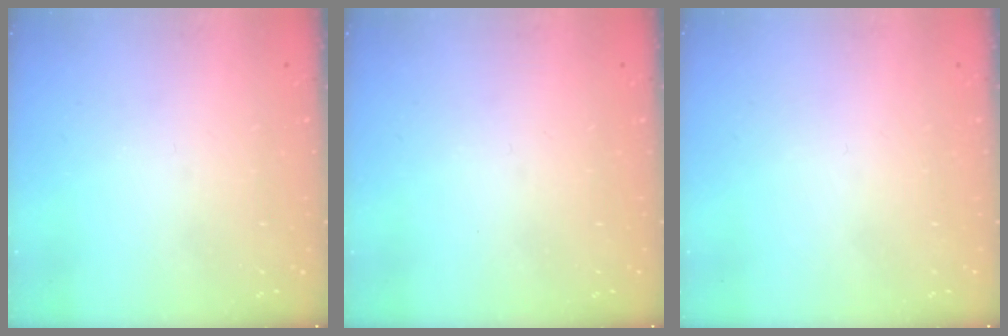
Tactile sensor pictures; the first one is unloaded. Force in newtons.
{"total": 0.0}
{"total": 1.6, "press": 1.6, "slide": 0.1}